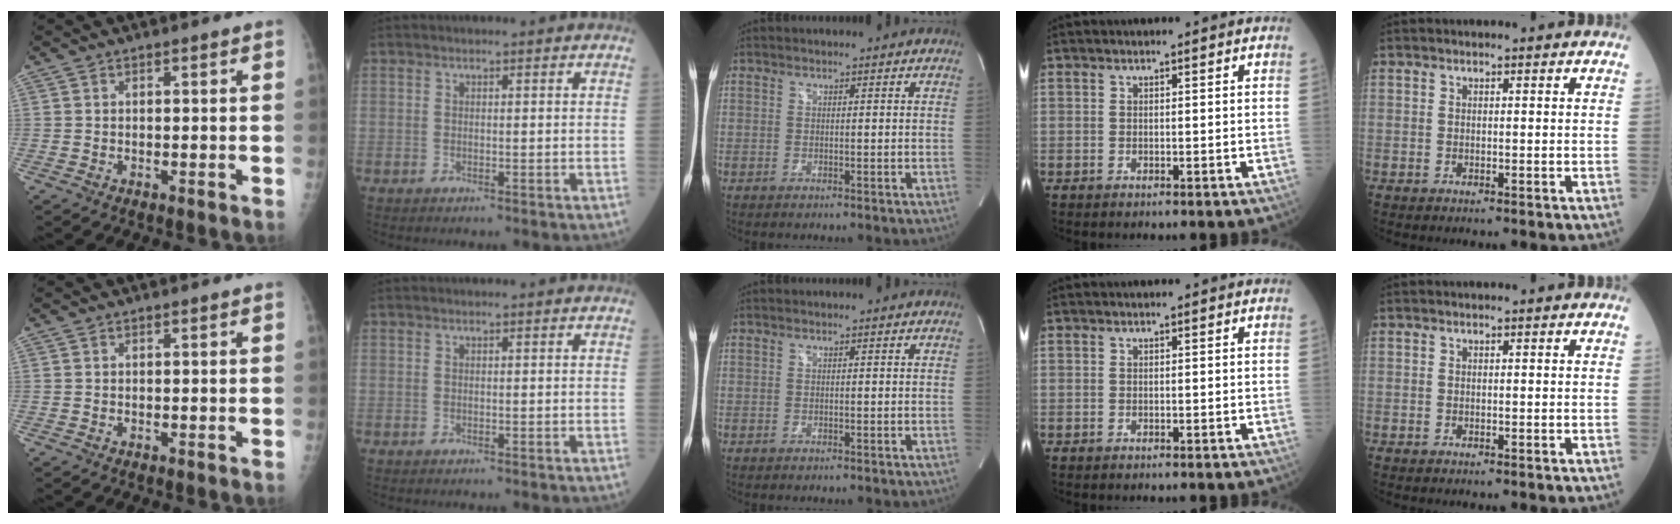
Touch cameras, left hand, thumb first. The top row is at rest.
{}